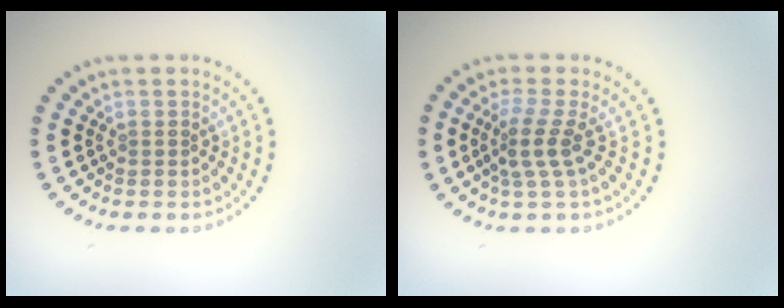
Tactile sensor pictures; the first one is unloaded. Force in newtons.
{"total": 2.6, "press": 1.9, "slide": 1.9}